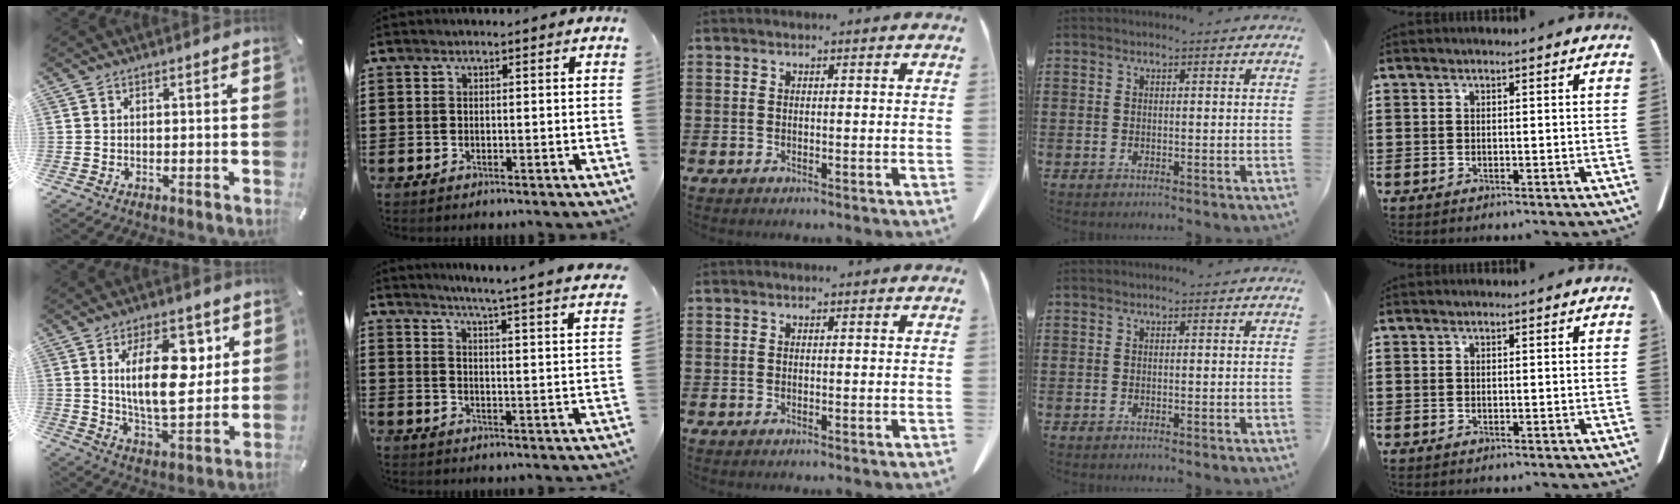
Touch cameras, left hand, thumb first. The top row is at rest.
{"thumb": {"total": 17.2, "force": [5.0, 8.6, 14.1], "torque": [-0.234, -0.004, 0.078]}, "index": {"total": 4.9, "force": [4.2, -1.5, 1.8], "torque": [-0.047, -0.048, 0.062]}}